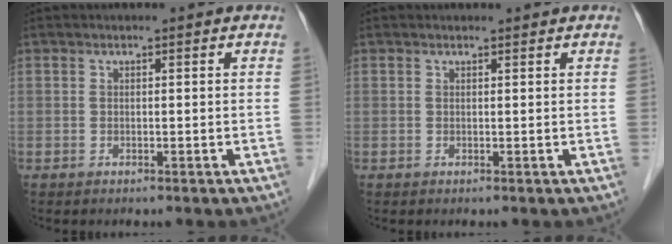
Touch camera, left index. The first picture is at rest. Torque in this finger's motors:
{"motor_torque": [-0.12, -0.03, -0.04, -0.01]}